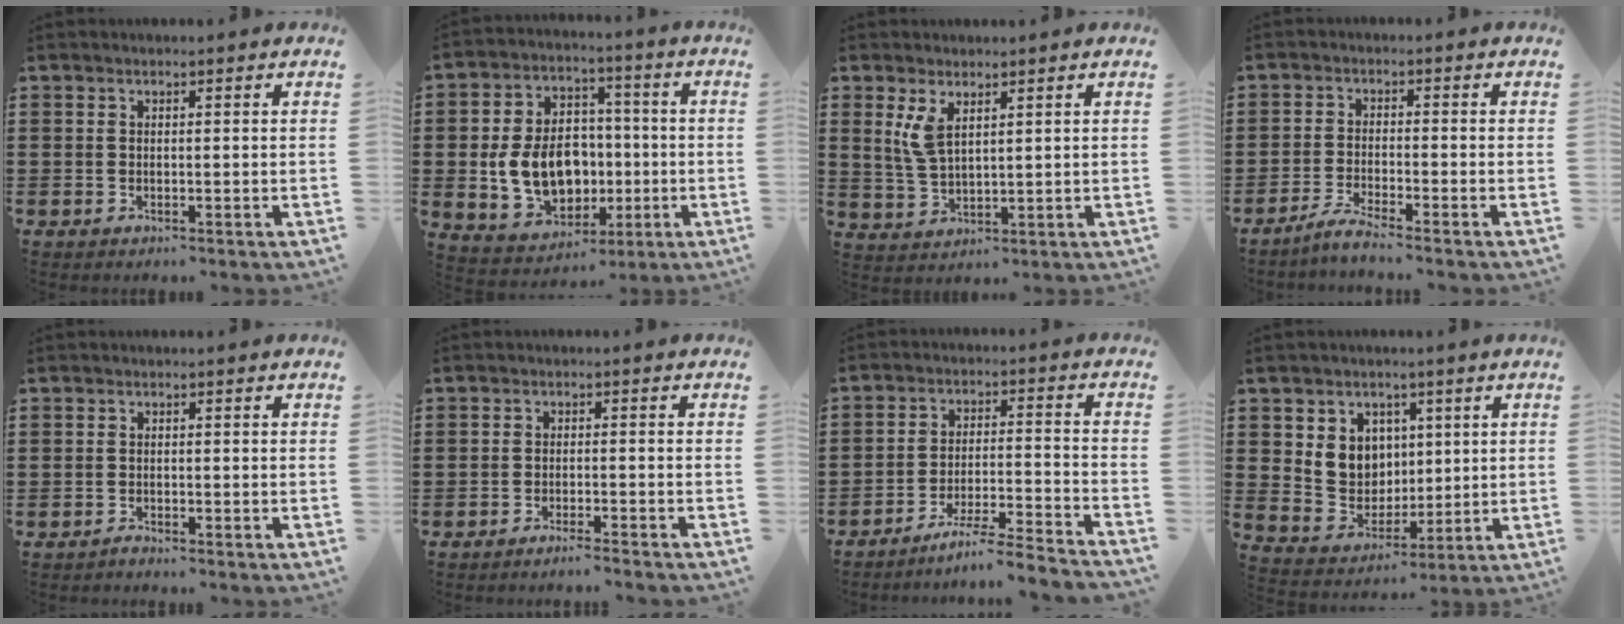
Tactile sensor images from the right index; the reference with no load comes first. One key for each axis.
{"total": 11.6, "fx": -1.2, "fy": 8.8, "fz": 7.4, "tx": -0.153, "ty": 0.011, "tz": -0.021}
{"total": 4.7, "fx": 2.3, "fy": 2.0, "fz": 3.6, "tx": -0.086, "ty": 0.001, "tz": 0.039}
{"total": 3.0, "fx": -2.8, "fy": -0.5, "fz": 1.1, "tx": -0.027, "ty": -0.003, "tz": -0.056}
{"total": 0.9, "fx": -0.9, "fy": -0.1, "fz": -0.1, "tx": 0.000, "ty": 0.000, "tz": -0.020}
{"total": 2.2, "fx": -2.0, "fy": -0.5, "fz": 0.5, "tx": -0.007, "ty": -0.001, "tz": -0.040}
{"total": 6.4, "fx": -5.8, "fy": -0.6, "fz": 2.5, "tx": -0.053, "ty": -0.015, "tz": -0.117}
{"total": 6.9, "fx": 2.4, "fy": 6.3, "fz": 1.4, "tx": -0.045, "ty": -0.002, "tz": 0.044}